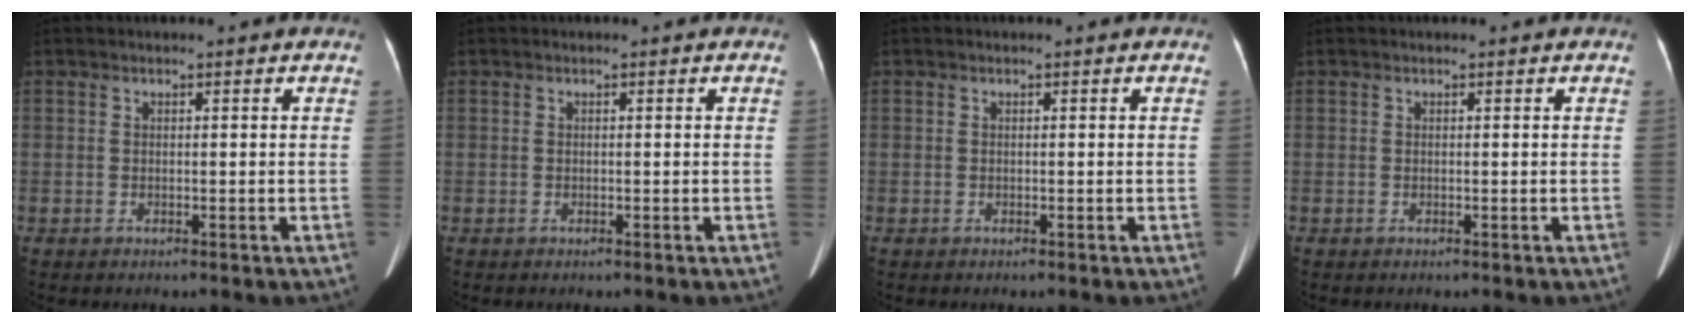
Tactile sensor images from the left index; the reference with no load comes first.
{"total": 0.0}
{"total": 0.0}
{"total": 0.0}